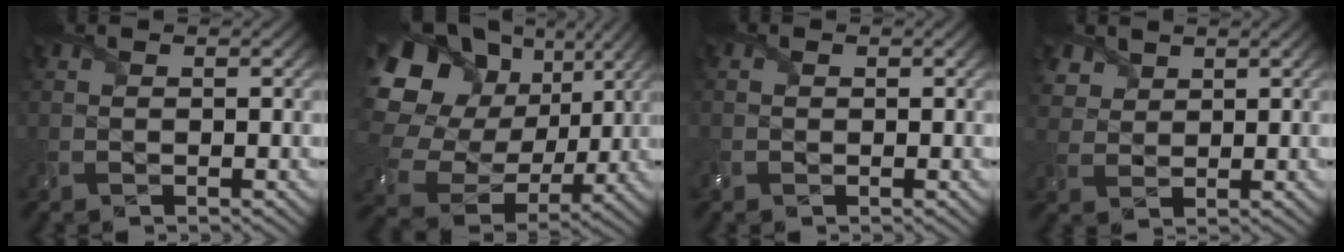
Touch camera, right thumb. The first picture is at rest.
{"total": 20.3, "force": [5.1, 16.4, 10.8], "torque": [-0.309, 0.014, 0.113]}
{"total": 0.8, "force": [-0.2, 0.8, 0.2], "torque": [-0.005, -0.004, -0.006]}
{"total": 3.4, "force": [2.4, 2.2, 0.9], "torque": [-0.037, -0.005, 0.056]}